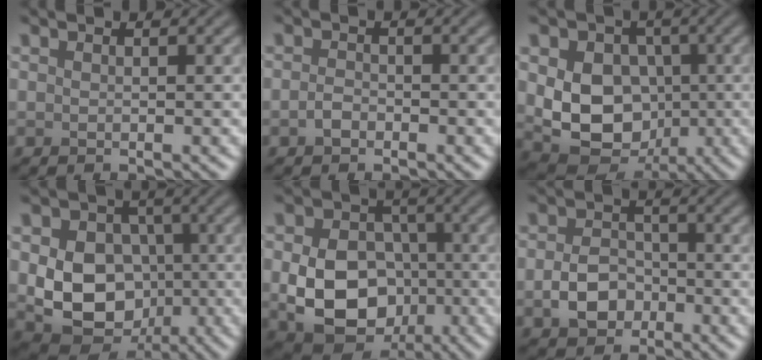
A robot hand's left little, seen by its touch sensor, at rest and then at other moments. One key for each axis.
{"total": 1.2, "fx": -0.6, "fy": 0.8, "fz": 0.7, "tx": -0.015, "ty": 0.001, "tz": -0.015}
{"total": 9.2, "fx": -0.2, "fy": 7.1, "fz": 5.8, "tx": -0.085, "ty": -0.011, "tz": -0.007}
{"total": 9.7, "fx": -0.9, "fy": 7.7, "fz": 5.9, "tx": -0.082, "ty": -0.015, "tz": -0.026}
{"total": 9.7, "fx": -1.9, "fy": 7.5, "fz": 5.9, "tx": -0.110, "ty": -0.020, "tz": -0.032}
{"total": 3.5, "fx": -1.3, "fy": 2.6, "fz": 1.9, "tx": -0.031, "ty": 0.003, "tz": -0.028}